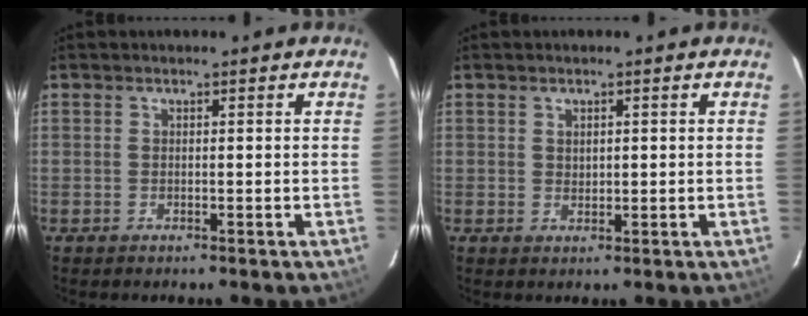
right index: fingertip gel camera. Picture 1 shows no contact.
{"total": 1.3, "force": [0.6, 0.9, 0.6], "torque": [-0.008, 0.003, 0.013]}